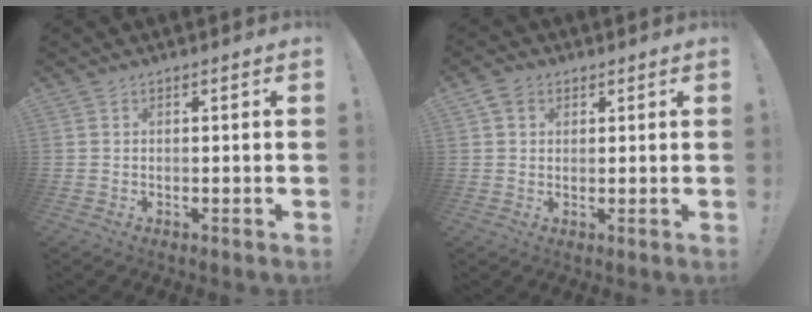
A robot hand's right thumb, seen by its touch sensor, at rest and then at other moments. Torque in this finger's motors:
{"motor_torque": [-0.19, 0.13, 0.01, -0.09, 0.14]}